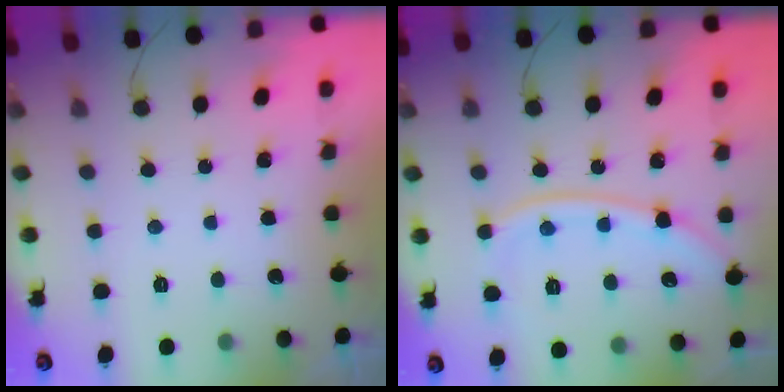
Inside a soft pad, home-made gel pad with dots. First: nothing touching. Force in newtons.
{"total": 11.9, "press": 11.8, "slide": 1.2}